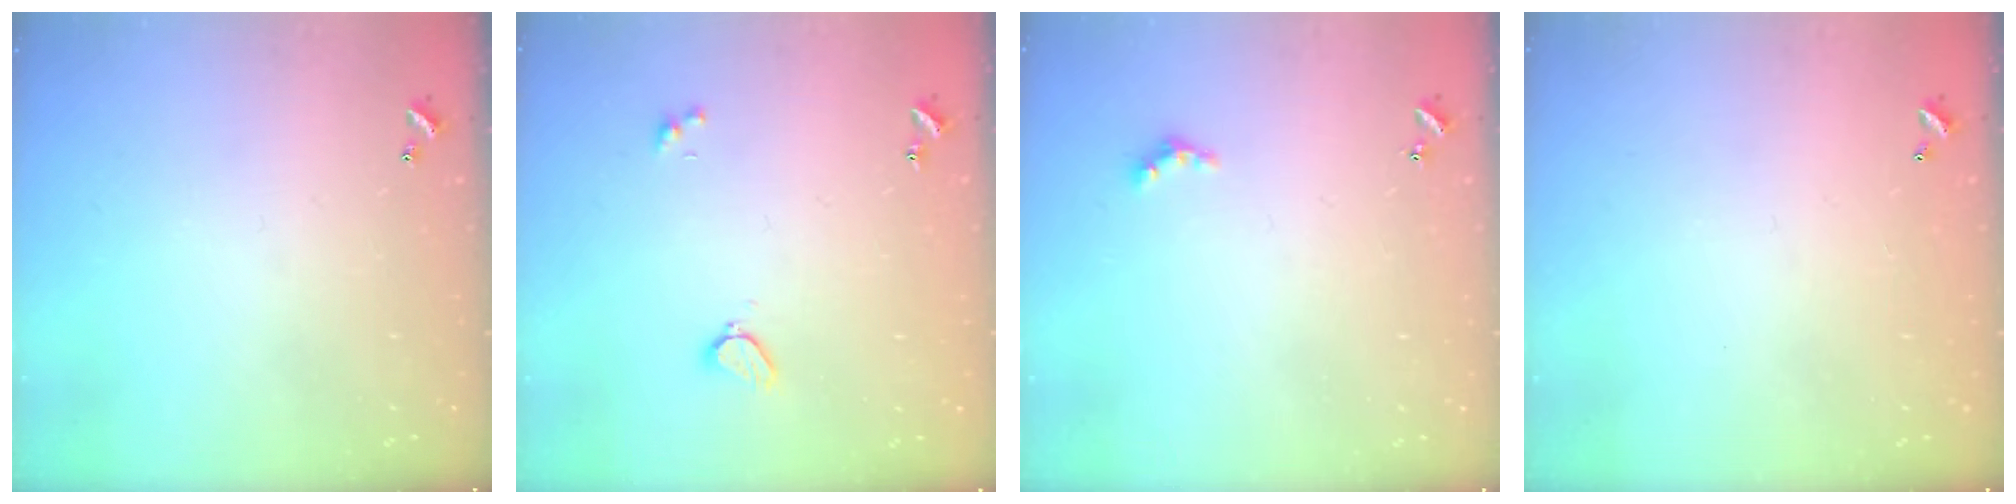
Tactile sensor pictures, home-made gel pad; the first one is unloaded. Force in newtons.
{"total": 2.1, "press": 2.0, "slide": 0.5}
{"total": 2.5, "press": 2.4, "slide": 0.4}
{"total": 2.9, "press": 2.9, "slide": 0.1}